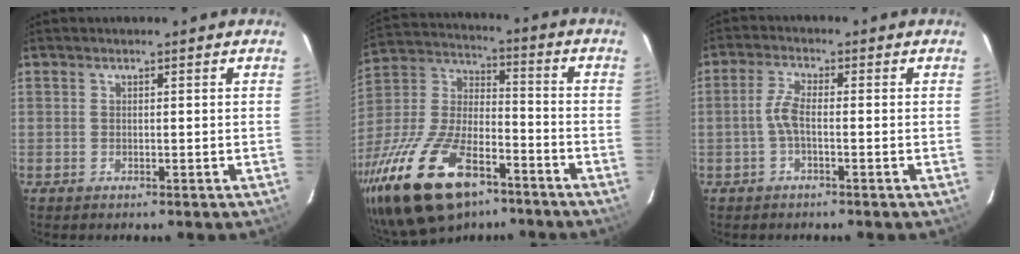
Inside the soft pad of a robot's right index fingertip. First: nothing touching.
{"total": 25.4, "force": [-15.1, 11.9, 16.6], "torque": [-0.344, -0.018, -0.261]}
{"total": 3.3, "force": [-0.9, 0.6, 3.1], "torque": [-0.072, 0.007, -0.021]}